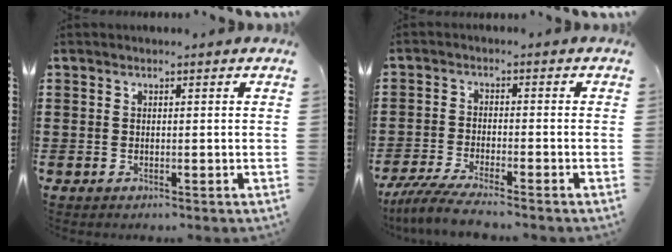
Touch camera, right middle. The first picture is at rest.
{"total": 4.9, "force": [-4.5, 0.2, 1.9], "torque": [-0.053, -0.015, -0.092]}